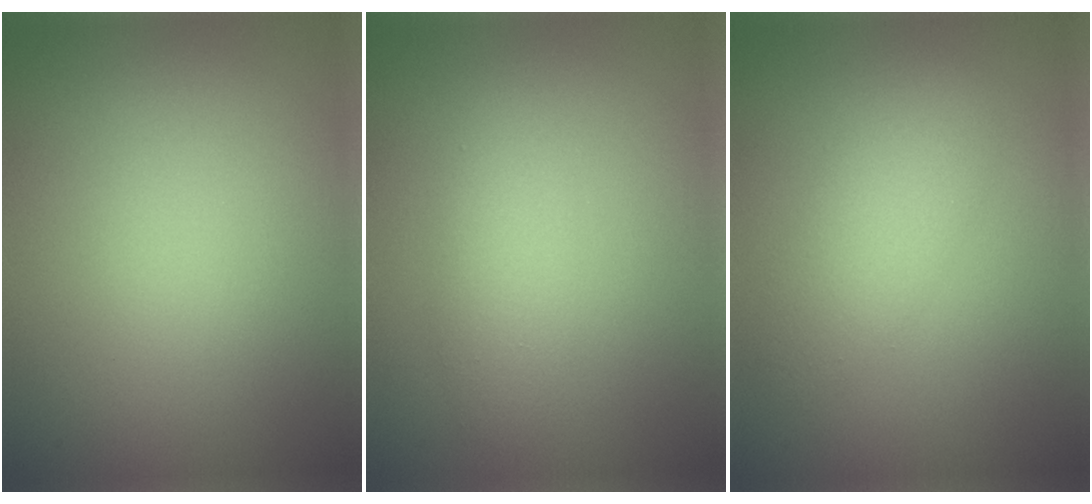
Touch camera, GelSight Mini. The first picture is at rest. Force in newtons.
{"total": 2.3, "press": 2.3, "slide": 0.1}
{"total": 2.9, "press": 2.8, "slide": 0.2}